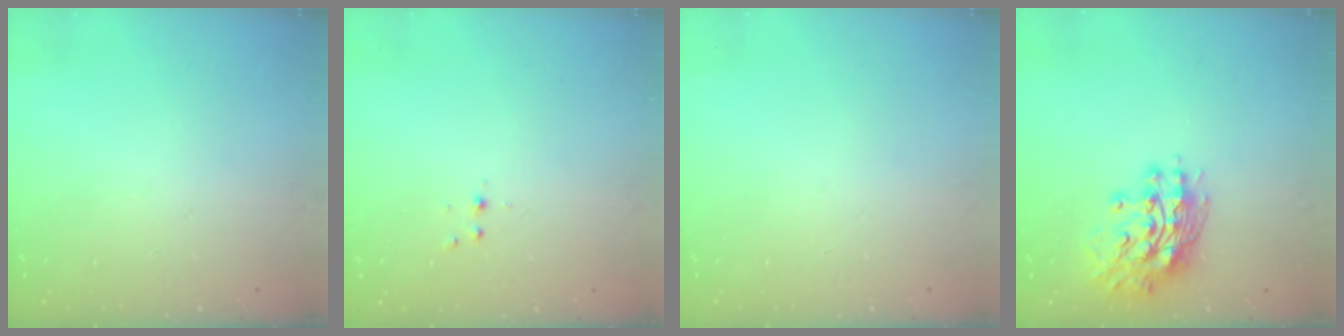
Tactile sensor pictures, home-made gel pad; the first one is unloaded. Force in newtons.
{"total": 3.0, "press": 2.6, "slide": 1.5}
{"total": 0.0}
{"total": 13.6, "press": 13.5, "slide": 1.1}